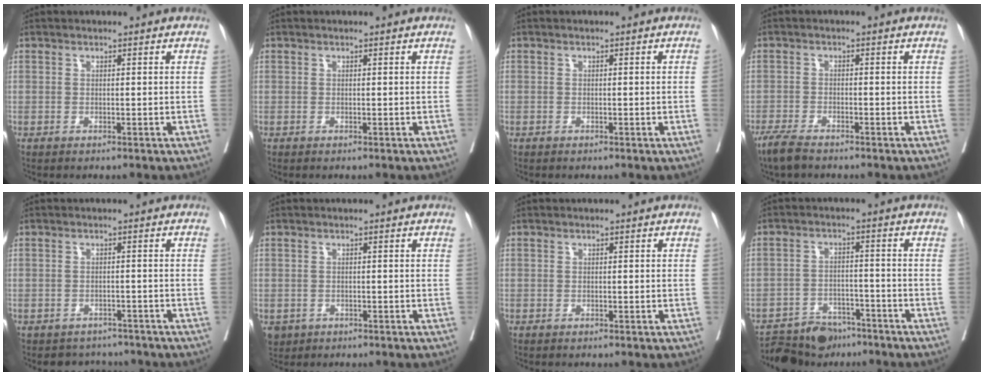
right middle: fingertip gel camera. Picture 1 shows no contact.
{"total": 0.0}
{"total": 0.0}
{"total": 4.4, "force": [-3.6, 0.9, 2.3], "torque": [-0.046, -0.010, -0.064]}
{"total": 4.2, "force": [-3.7, 1.9, -0.3], "torque": [0.006, 0.012, -0.049]}
{"total": 2.8, "force": [-1.4, 2.4, 0.6], "torque": [-0.007, 0.001, -0.018]}
{"total": 0.0}
{"total": 8.7, "force": [-7.5, 4.1, 1.2], "torque": [-0.015, 0.011, -0.117]}